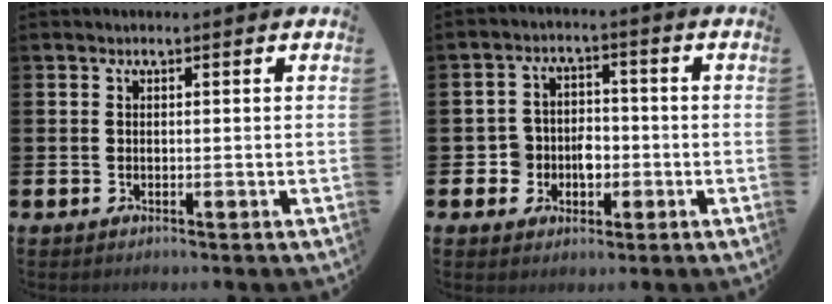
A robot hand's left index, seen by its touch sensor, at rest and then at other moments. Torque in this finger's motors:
{"motor_torque": [0.15, 0.17, 0.09, 0.02]}